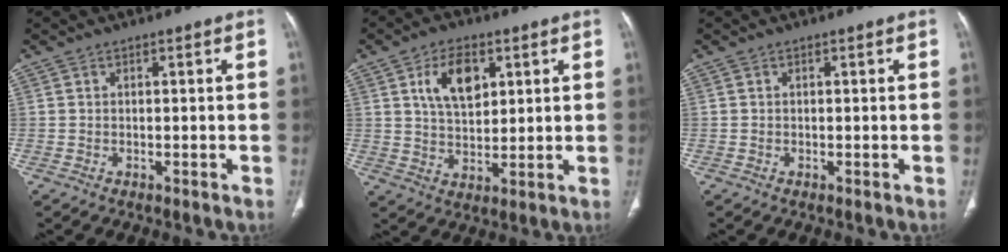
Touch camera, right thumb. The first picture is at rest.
{"total": 9.3, "force": [3.5, 5.4, 6.7], "torque": [-0.095, -0.014, 0.066]}
{"total": 0.0}